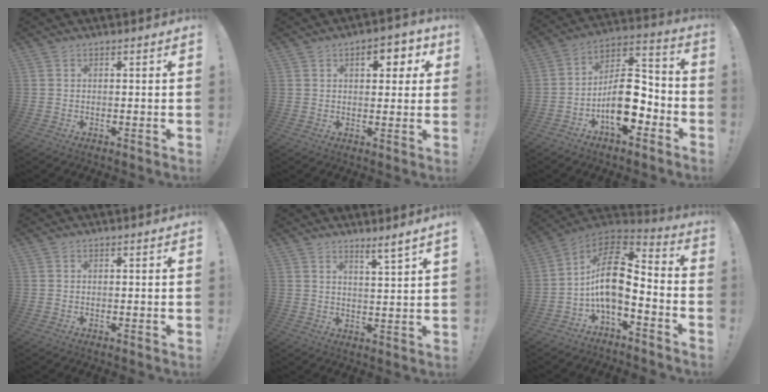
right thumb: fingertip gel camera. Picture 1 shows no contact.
{"total": 7.0, "force": [2.5, 3.8, 5.3], "torque": [-0.054, -0.006, 0.034]}
{"total": 15.2, "force": [-5.9, 8.3, 11.3], "torque": [-0.183, 0.035, -0.093]}
{"total": 0.0}
{"total": 4.8, "force": [3.7, -1.0, 2.8], "torque": [-0.029, -0.037, 0.056]}
{"total": 15.3, "force": [-2.0, 7.7, 13.1], "torque": [-0.237, 0.014, -0.032]}